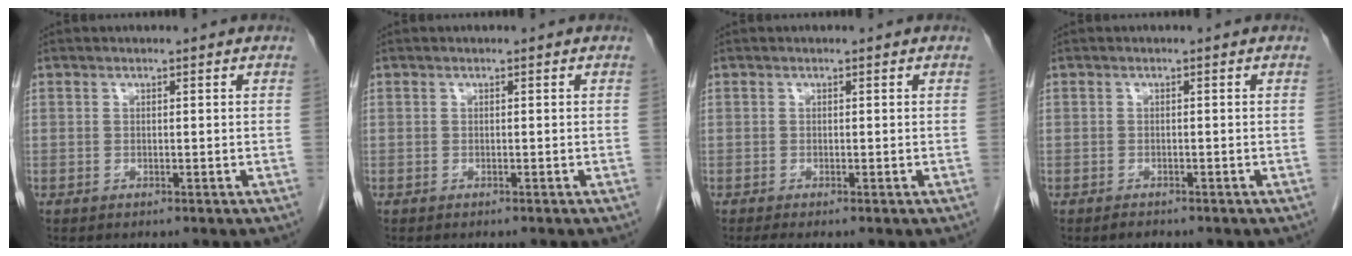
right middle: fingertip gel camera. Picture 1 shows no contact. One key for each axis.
{"total": 0.8, "fx": -0.7, "fy": -0.1, "fz": 0.4, "tx": 0.000, "ty": 0.001, "tz": -0.008}
{"total": 1.1, "fx": -0.8, "fy": -0.1, "fz": 0.7, "tx": -0.018, "ty": -0.005, "tz": -0.016}
{"total": 1.0, "fx": -0.8, "fy": 0.3, "fz": 0.3, "tx": -0.009, "ty": -0.002, "tz": -0.011}